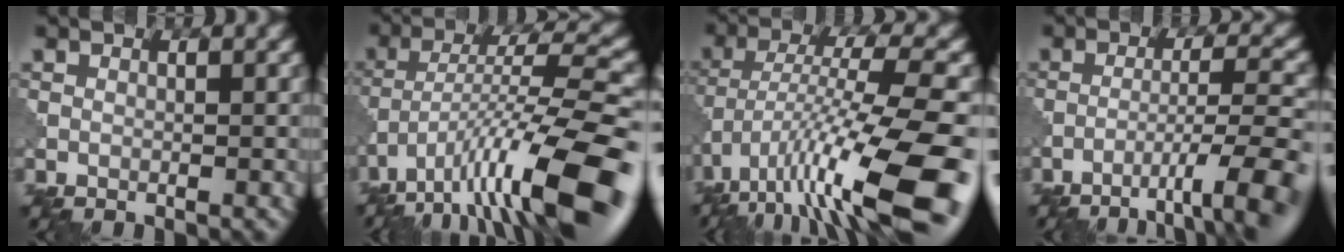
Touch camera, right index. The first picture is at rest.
{"total": 12.5, "force": [-7.1, 2.8, 9.9], "torque": [-0.165, 0.014, -0.119]}
{"total": 14.0, "force": [-7.2, 3.5, 11.5], "torque": [-0.211, 0.004, -0.118]}
{"total": 8.4, "force": [-5.2, 1.3, 6.5], "torque": [-0.093, 0.012, -0.069]}